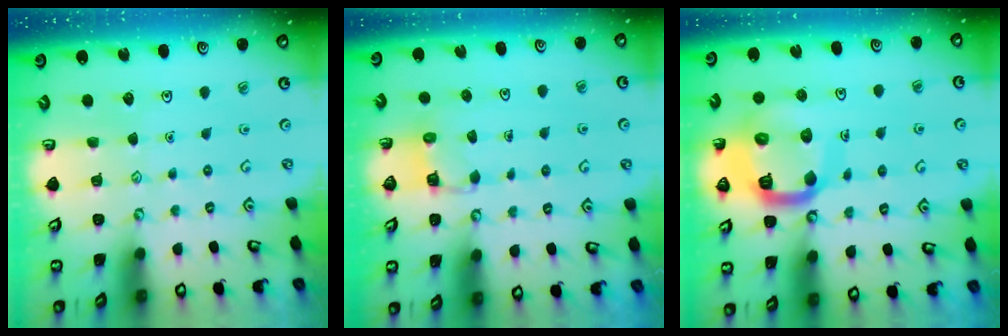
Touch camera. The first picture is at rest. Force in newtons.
{"total": 3.7, "press": 3.7, "slide": 0.4}
{"total": 15.6, "press": 15.5, "slide": 1.8}